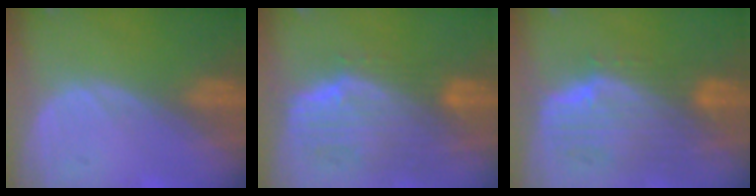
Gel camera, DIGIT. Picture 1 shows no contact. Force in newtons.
{"total": 10.4, "press": 9.1, "slide": 5.2}
{"total": 9.9, "press": 8.8, "slide": 4.5}